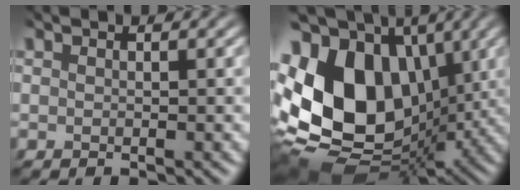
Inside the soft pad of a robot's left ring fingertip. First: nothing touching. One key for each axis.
{"total": 14.4, "fx": -1.0, "fy": 10.4, "fz": 9.9, "tx": -0.252, "ty": -0.013, "tz": 0.007}